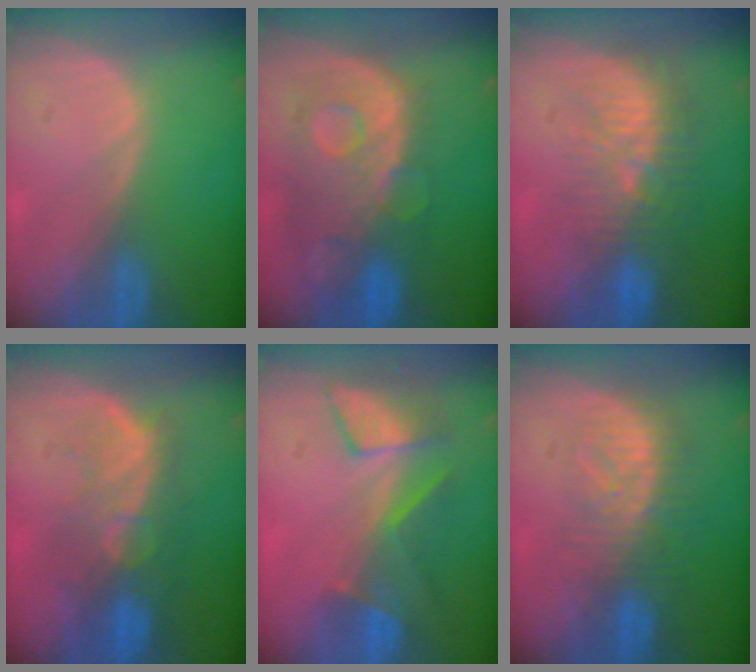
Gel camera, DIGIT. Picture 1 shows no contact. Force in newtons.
{"total": 11.2, "press": 9.7, "slide": 5.6}
{"total": 9.7, "press": 9.0, "slide": 3.6}
{"total": 10.1, "press": 8.6, "slide": 5.3}
{"total": 8.1, "press": 7.0, "slide": 3.9}
{"total": 8.1, "press": 7.5, "slide": 3.2}